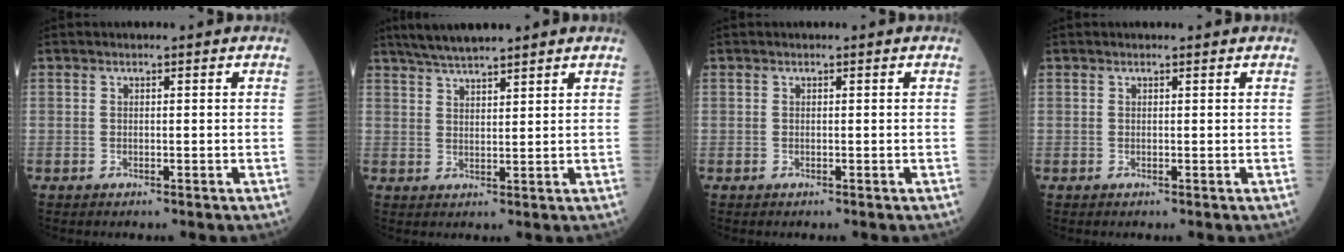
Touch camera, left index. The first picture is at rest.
{"total": 5.9, "force": [5.2, 0.3, 2.8], "torque": [-0.056, 0.020, 0.097]}
{"total": 0.0}
{"total": 0.0}